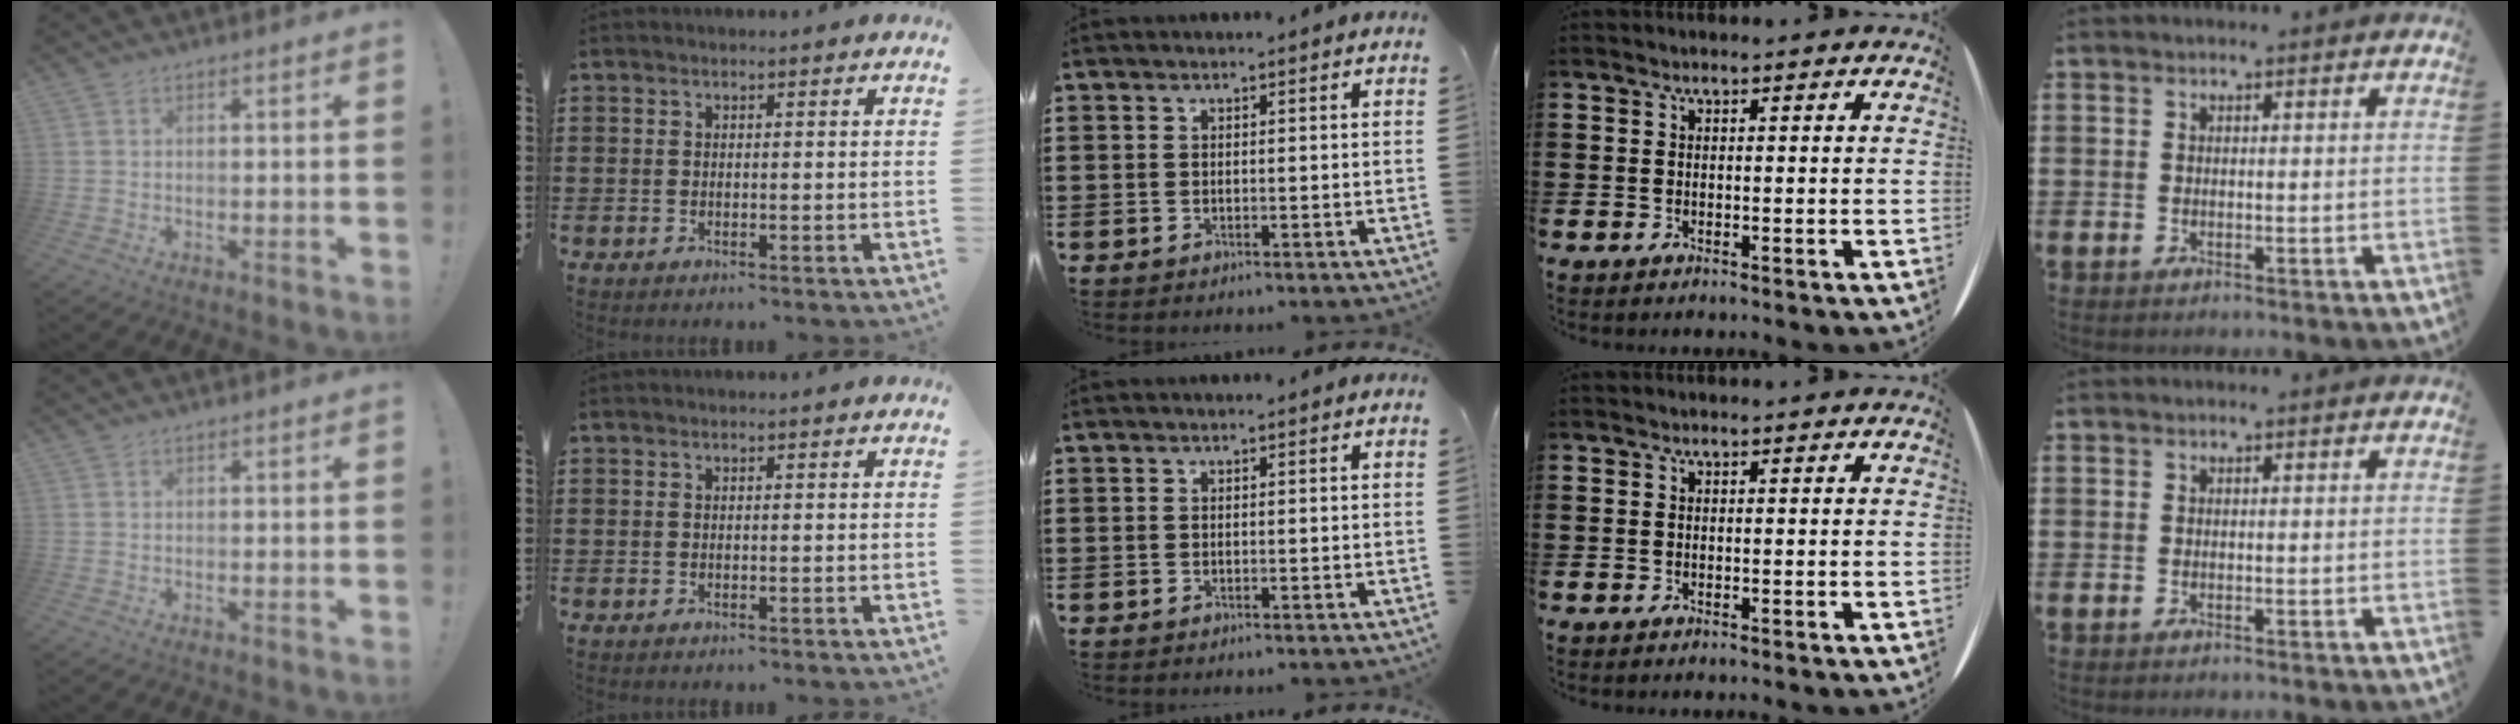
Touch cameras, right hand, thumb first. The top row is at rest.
{}